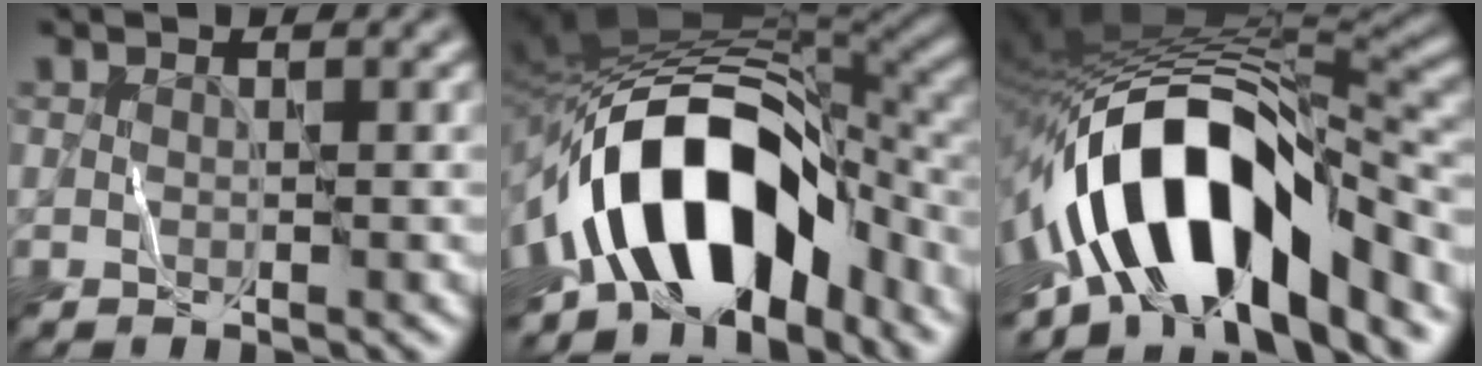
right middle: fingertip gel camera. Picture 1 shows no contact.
{"total": 13.6, "force": [-5.6, 7.6, 9.8], "torque": [-0.146, 0.012, -0.099]}
{"total": 15.4, "force": [-5.2, 6.7, 12.8], "torque": [-0.207, 0.014, -0.093]}